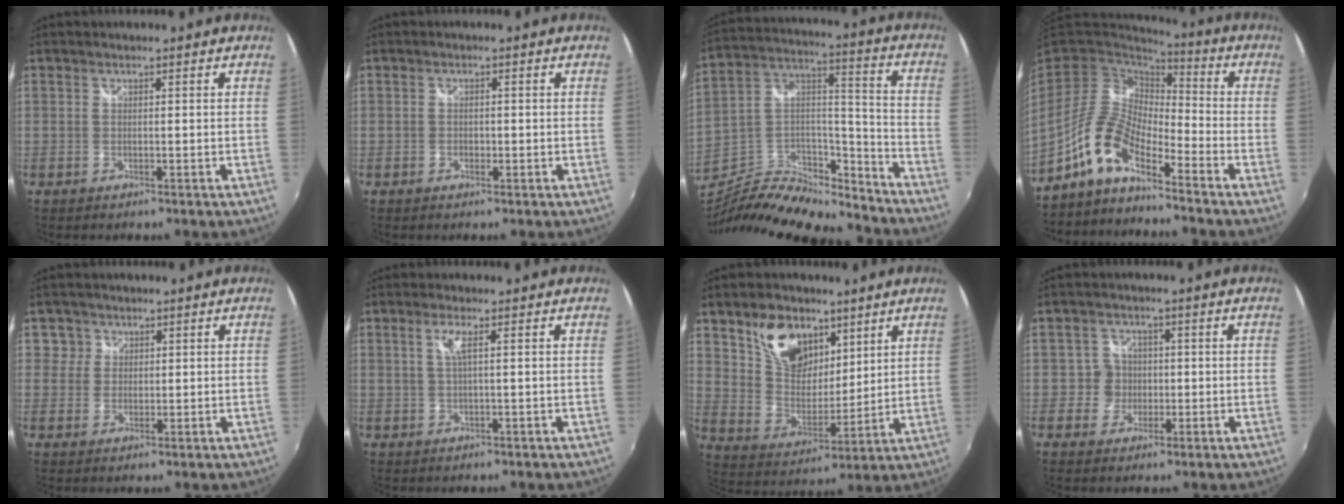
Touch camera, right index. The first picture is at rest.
{"total": 1.2, "force": [-0.4, 0.9, 0.8], "torque": [-0.014, 0.001, -0.008]}
{"total": 22.3, "force": [-18.7, 7.2, 9.7], "torque": [-0.186, 0.025, -0.303]}
{"total": 10.6, "force": [-7.1, 3.6, 6.9], "torque": [-0.141, 0.010, -0.148]}
{"total": 3.1, "force": [1.0, 2.9, 0.2], "torque": [0.015, 0.015, 0.013]}
{"total": 2.2, "force": [0.5, -0.4, 2.1], "torque": [-0.039, -0.001, 0.010]}
{"total": 13.1, "force": [7.8, 8.1, 6.7], "torque": [-0.124, 0.013, 0.154]}
{"total": 3.7, "force": [-0.4, 3.7, 0.0], "torque": [0.004, 0.011, -0.011]}